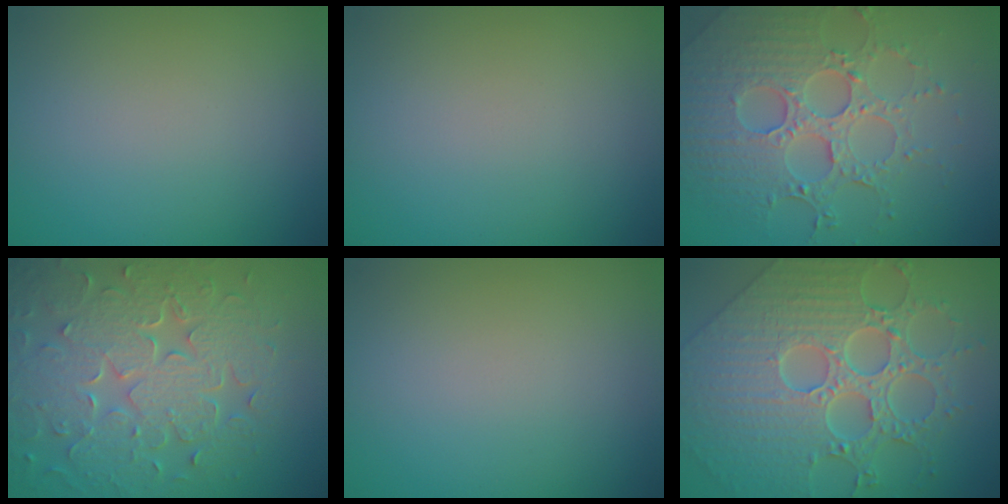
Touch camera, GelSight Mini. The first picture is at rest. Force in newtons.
{"total": 0.0}
{"total": 6.7, "press": 5.2, "slide": 4.2}
{"total": 8.7, "press": 6.2, "slide": 6.1}
{"total": 0.0}
{"total": 9.4, "press": 7.0, "slide": 6.2}